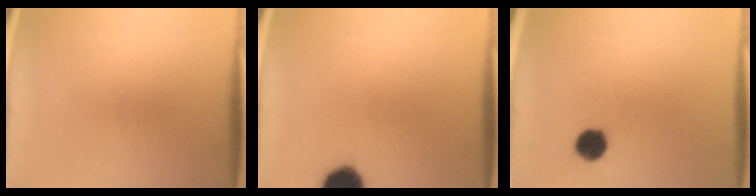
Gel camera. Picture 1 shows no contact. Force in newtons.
{"total": 12.0}
{"total": 5.3}